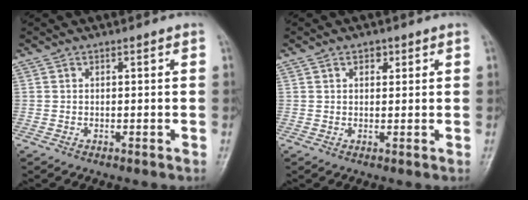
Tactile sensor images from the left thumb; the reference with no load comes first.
{"total": 2.1, "force": [1.1, 1.4, 1.1], "torque": [-0.006, -0.003, 0.015]}